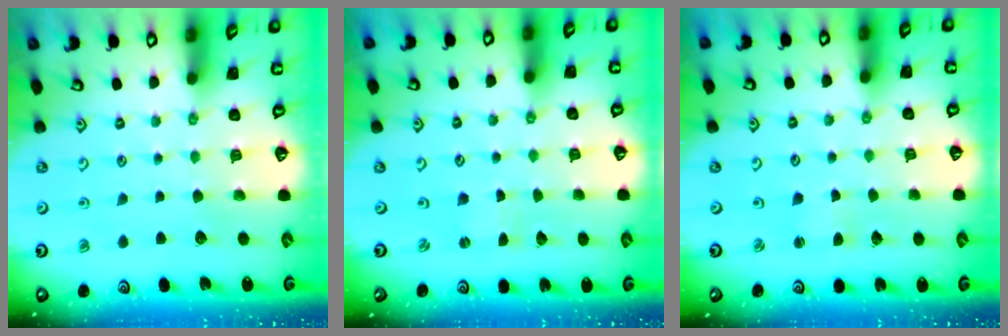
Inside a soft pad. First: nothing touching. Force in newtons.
{"total": 1.2, "press": 1.2, "slide": 0.2}
{"total": 2.7, "press": 2.6, "slide": 0.4}